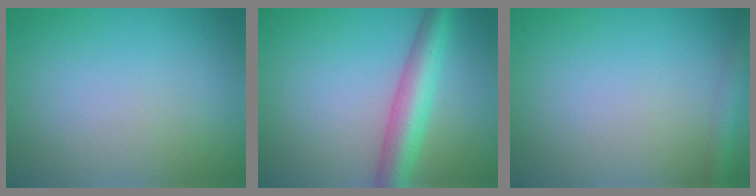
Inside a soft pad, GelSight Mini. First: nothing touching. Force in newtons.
{"total": 5.1, "press": 5.1, "slide": 0.1}
{"total": 2.1, "press": 2.1, "slide": 0.1}